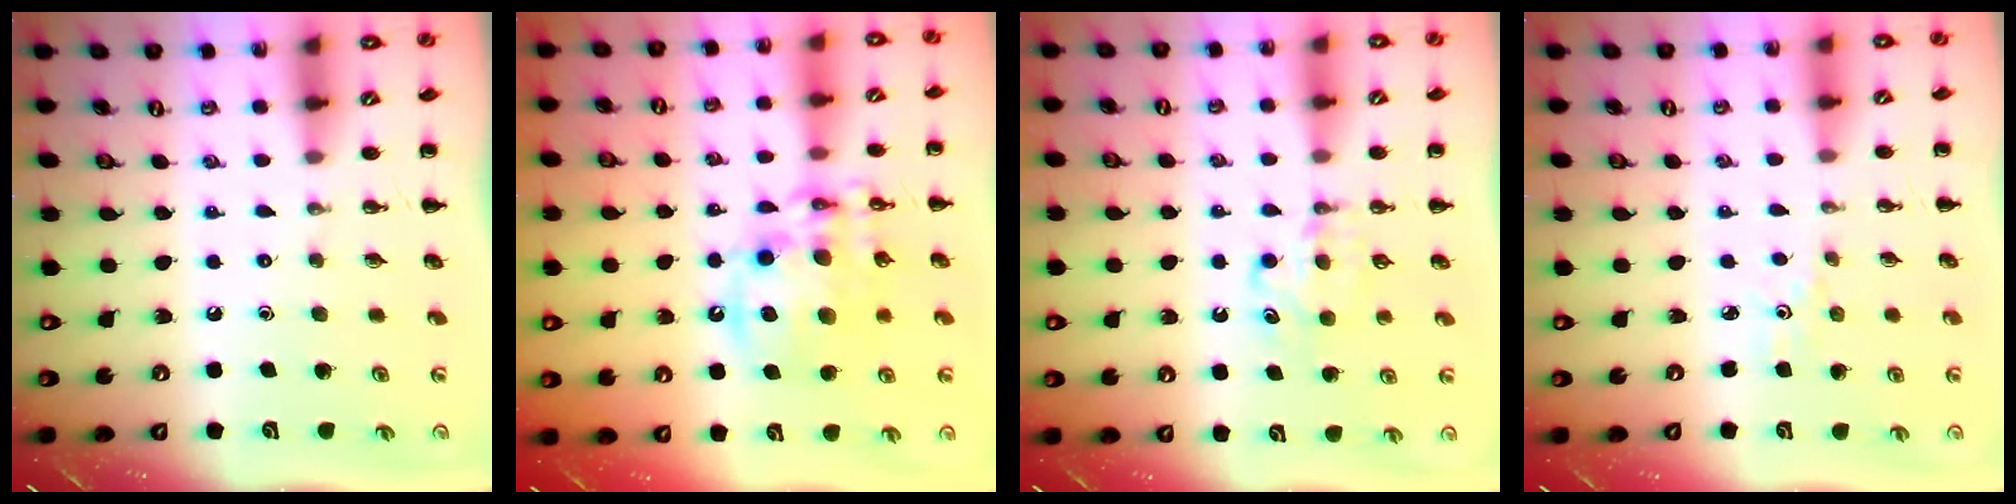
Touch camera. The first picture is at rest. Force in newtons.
{"total": 14.3, "press": 13.9, "slide": 3.0}
{"total": 6.3, "press": 6.0, "slide": 1.8}
{"total": 1.7, "press": 1.7, "slide": 0.4}